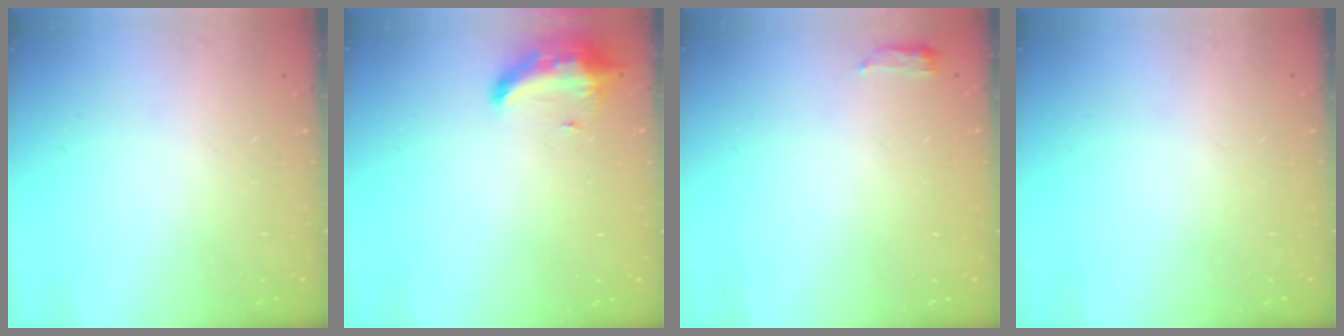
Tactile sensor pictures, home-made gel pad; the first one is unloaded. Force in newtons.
{"total": 8.5, "press": 8.4, "slide": 1.4}
{"total": 3.7, "press": 3.5, "slide": 1.3}
{"total": 0.0}